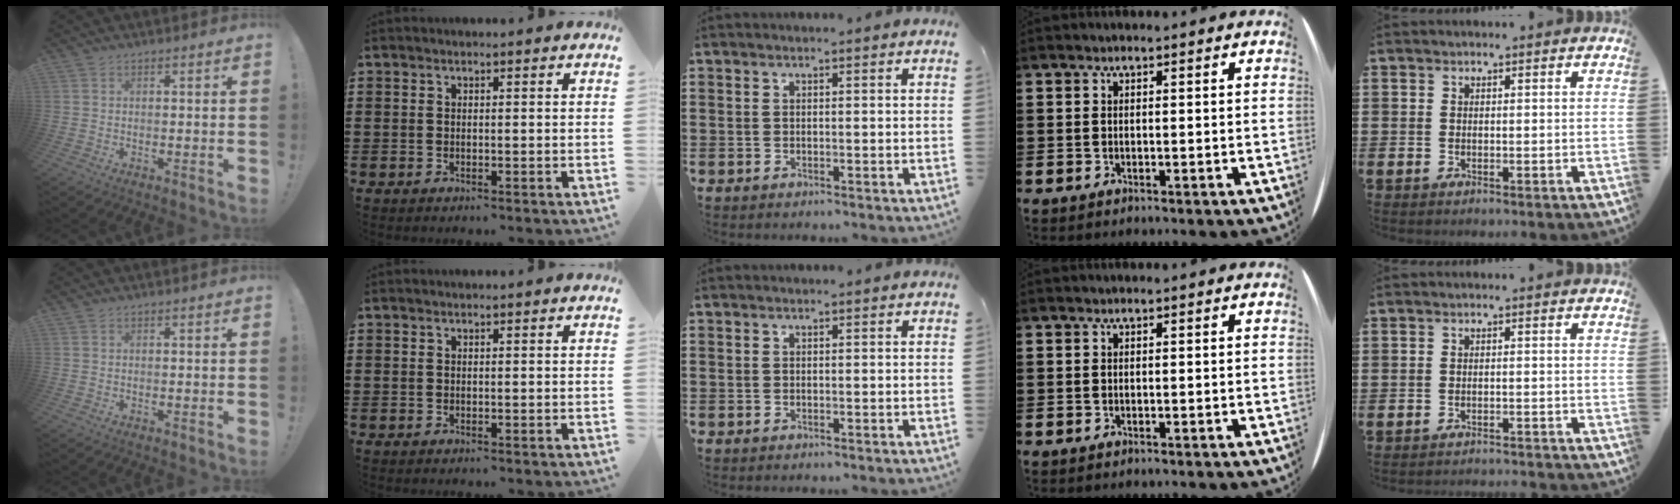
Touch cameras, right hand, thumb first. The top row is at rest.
{"little": {"total": 1.3, "force": [-1.2, -0.2, 0.0], "torque": [-0.002, 0.004, -0.026]}}